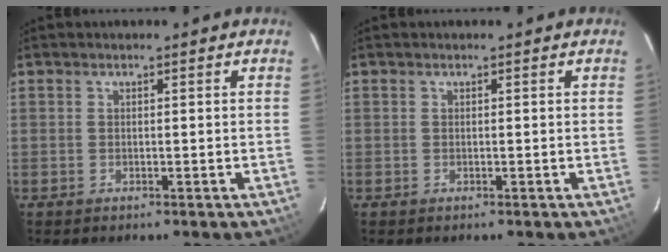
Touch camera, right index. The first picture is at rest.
{"total": 0.0}